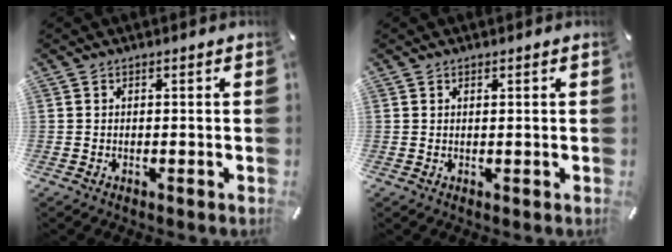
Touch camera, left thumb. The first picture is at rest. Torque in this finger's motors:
{"motor_torque": [0.28, 0.08, -0.17, -0.22, -0.05]}